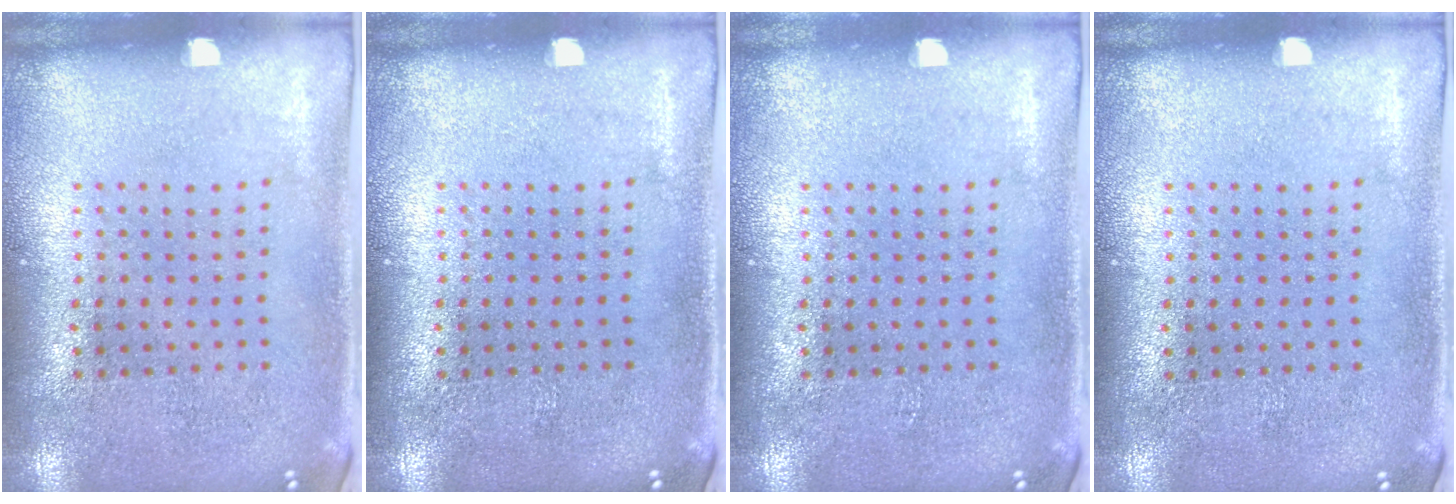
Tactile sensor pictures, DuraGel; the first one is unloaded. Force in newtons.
{"total": 0.0}
{"total": 0.0}
{"total": 0.0}